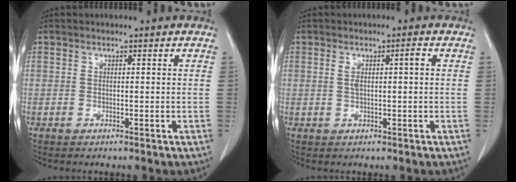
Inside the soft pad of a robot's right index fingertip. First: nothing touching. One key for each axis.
{"total": 2.4, "fx": 0.4, "fy": 0.4, "fz": 2.3, "tx": -0.046, "ty": 0.012, "tz": 0.010}